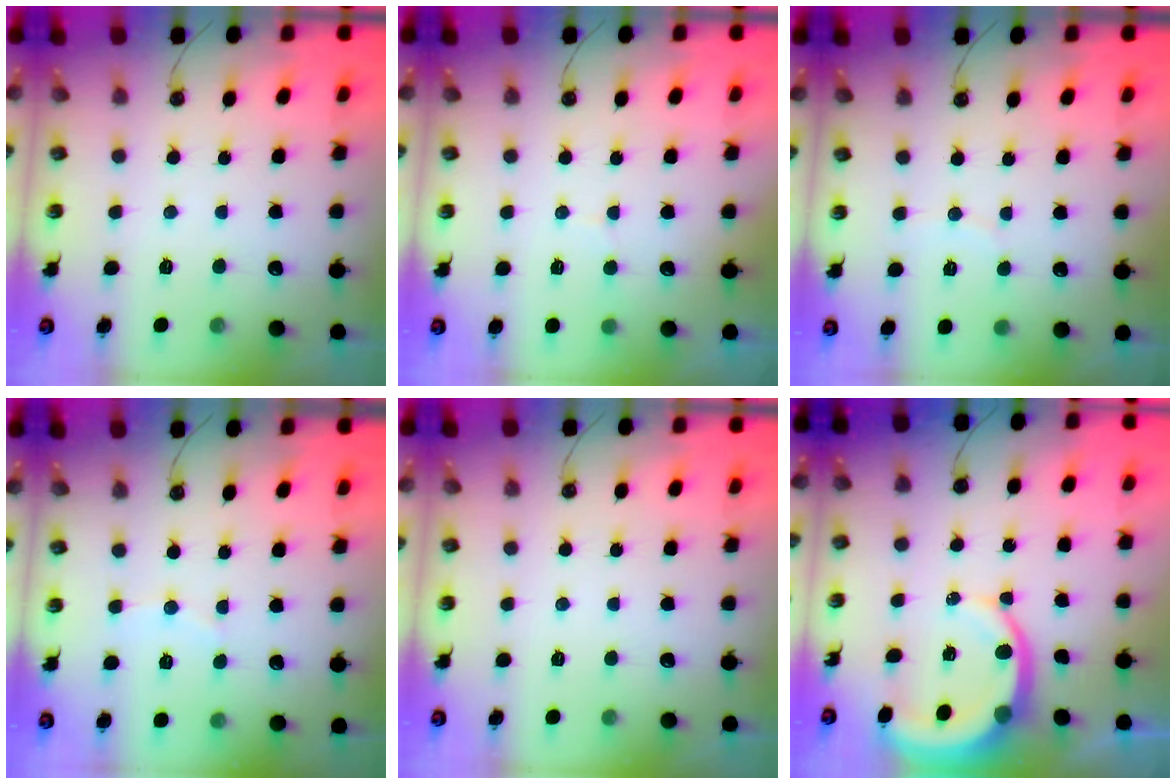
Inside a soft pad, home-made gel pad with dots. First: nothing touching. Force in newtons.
{"total": 5.4, "press": 5.4, "slide": 0.5}
{"total": 2.3, "press": 2.3, "slide": 0.2}
{"total": 5.6, "press": 5.6, "slide": 0.6}
{"total": 0.0}
{"total": 9.5, "press": 9.4, "slide": 1.0}